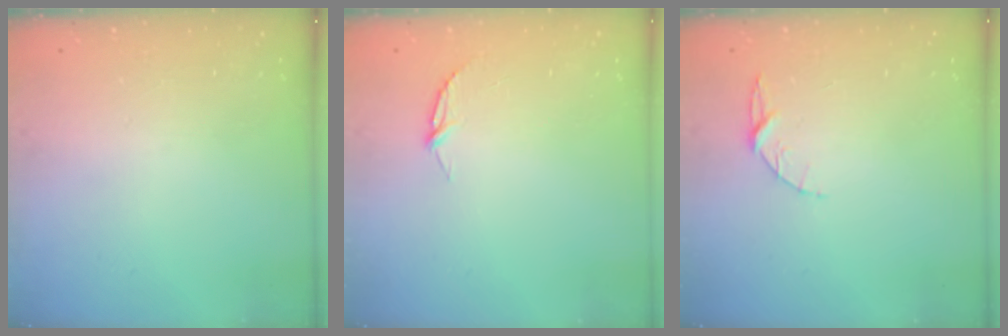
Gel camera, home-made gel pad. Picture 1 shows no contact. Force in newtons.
{"total": 4.2, "press": 4.2, "slide": 0.5}
{"total": 5.1, "press": 5.1, "slide": 0.4}